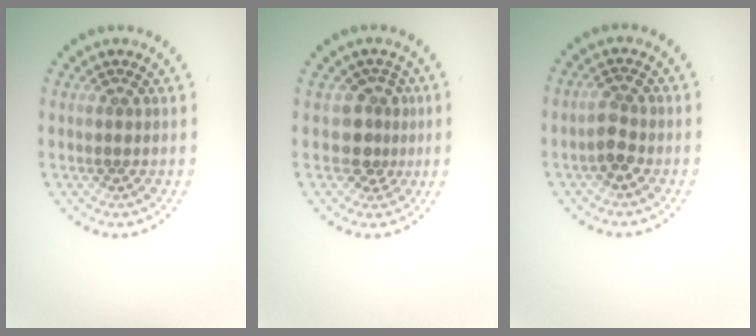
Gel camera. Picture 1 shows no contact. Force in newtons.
{"total": 2.5, "press": 1.8, "slide": 1.7}
{"total": 2.0, "press": 2.0, "slide": 0.5}